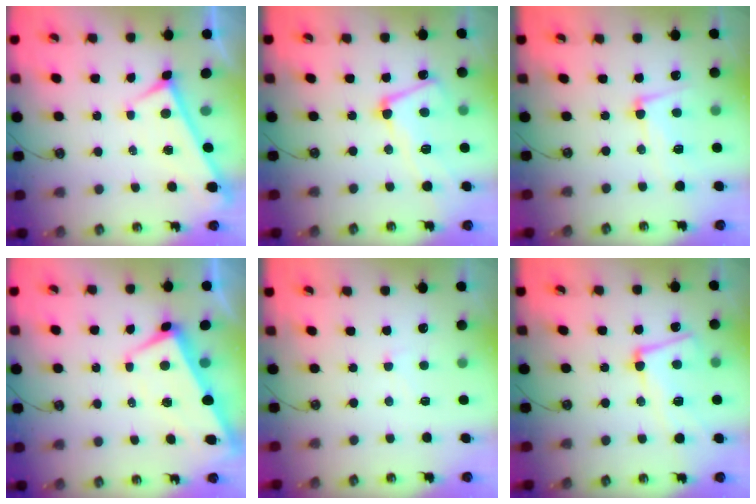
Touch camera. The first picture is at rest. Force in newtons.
{"total": 8.4, "press": 8.2, "slide": 1.7}
{"total": 7.6, "press": 7.5, "slide": 1.7}
{"total": 1.0, "press": 0.3, "slide": 1.0}
{"total": 0.7, "press": 0.5, "slide": 0.5}
{"total": 9.4, "press": 9.2, "slide": 2.1}